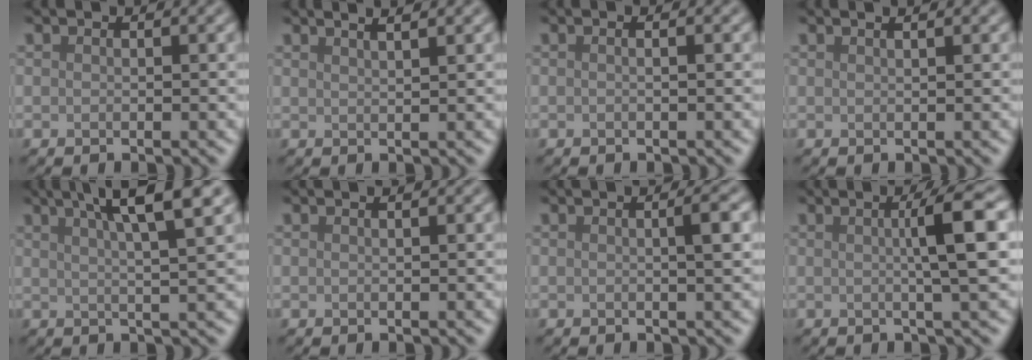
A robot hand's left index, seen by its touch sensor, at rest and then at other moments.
{"total": 3.6, "force": [2.4, 1.4, 2.2], "torque": [0.001, 0.023, -0.002]}
{"total": 1.3, "force": [0.2, 0.6, 1.1], "torque": [-0.006, -0.006, -0.010]}
{"total": 2.2, "force": [1.3, 1.0, 1.5], "torque": [0.002, 0.001, -0.010]}
{"total": 7.2, "force": [3.7, 1.4, 6.0], "torque": [-0.059, 0.022, 0.045]}
{"total": 0.8, "force": [0.5, 0.3, 0.6], "torque": [-0.004, 0.001, 0.000]}
{"total": 2.0, "force": [0.2, 0.4, 2.0], "torque": [-0.025, 0.007, -0.001]}
{"total": 4.9, "force": [0.6, 0.6, 4.9], "torque": [-0.068, 0.010, 0.006]}